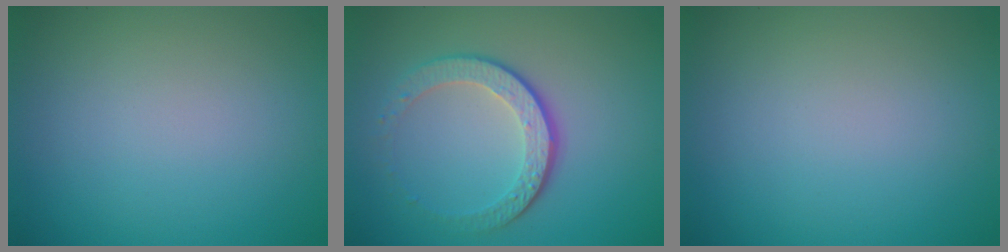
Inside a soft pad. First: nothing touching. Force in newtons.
{"total": 4.3, "press": 3.0, "slide": 3.1}
{"total": 0.0}